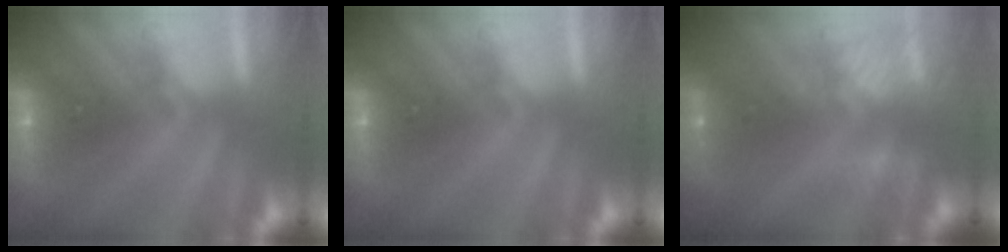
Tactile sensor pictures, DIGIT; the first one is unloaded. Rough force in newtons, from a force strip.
{"total": 0.0}
{"total": 6.2}